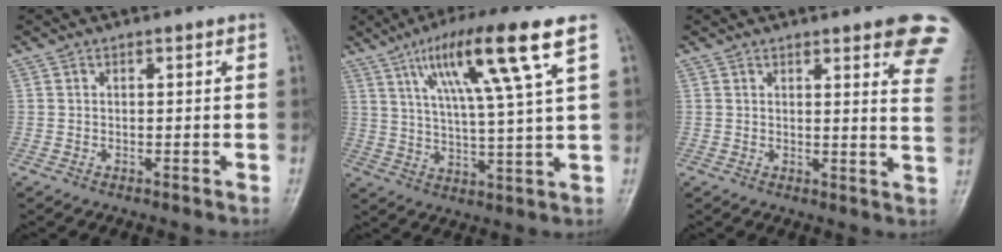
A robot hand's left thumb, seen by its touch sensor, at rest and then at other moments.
{"total": 15.3, "force": [7.4, 0.9, 13.4], "torque": [-0.236, -0.015, 0.127]}
{"total": 11.2, "force": [7.3, 2.4, 8.1], "torque": [-0.065, -0.033, 0.067]}